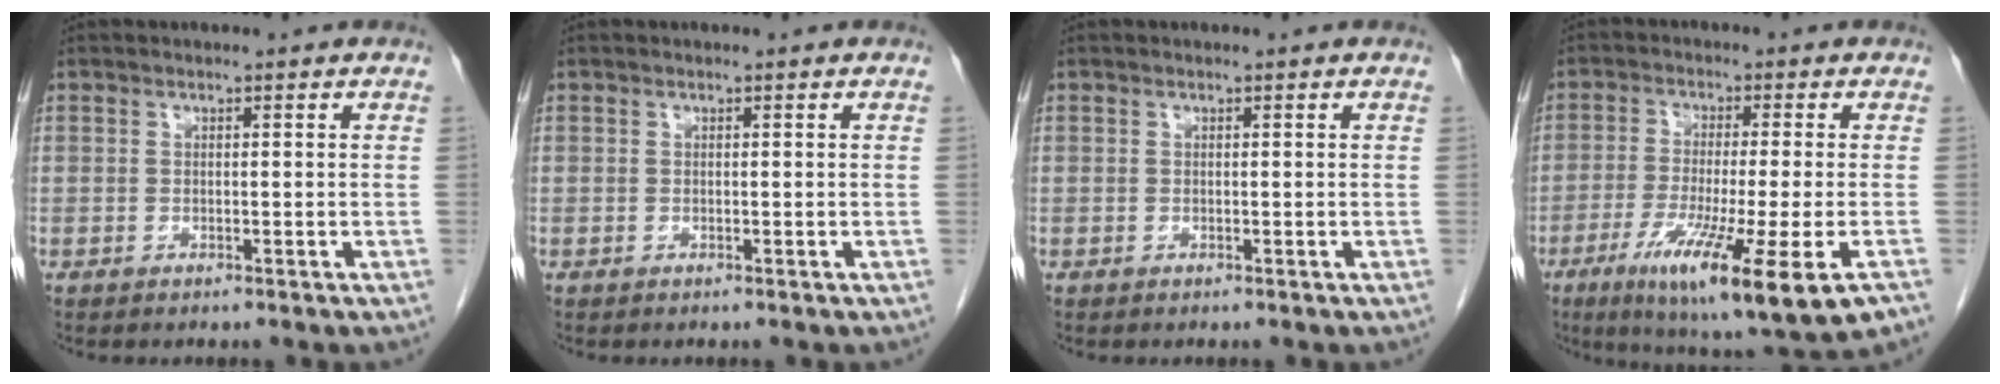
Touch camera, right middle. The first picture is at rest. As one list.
[{"total": 0.0}, {"total": 0.0}, {"total": 16.0, "force": [-7.9, 0.3, 13.9], "torque": [-0.211, -0.051, -0.127]}]